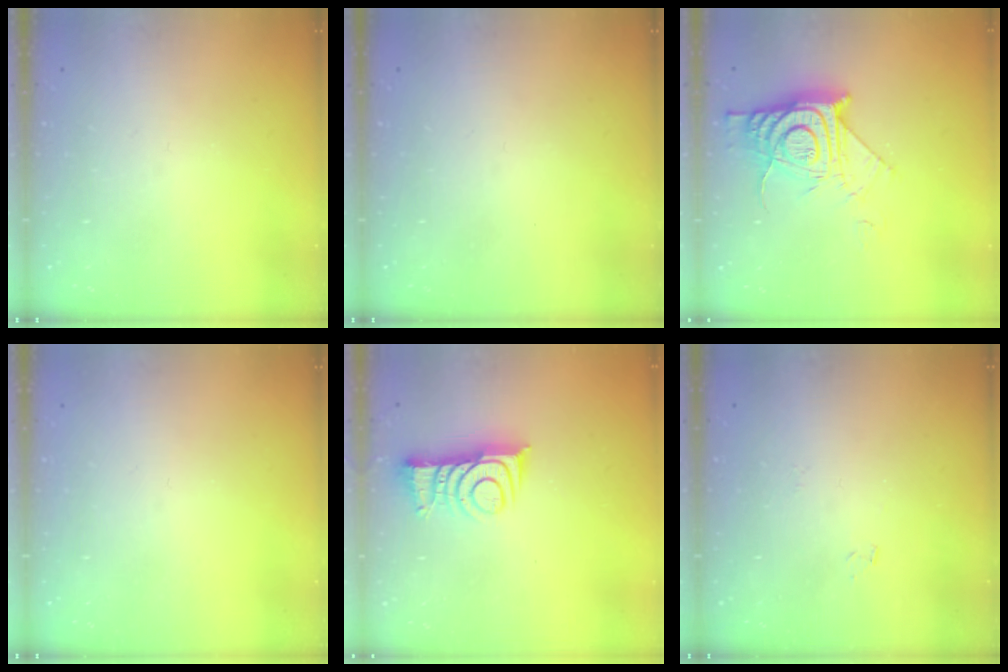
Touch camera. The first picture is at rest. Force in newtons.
{"total": 0.0}
{"total": 13.0, "press": 12.9, "slide": 1.1}
{"total": 0.0}
{"total": 10.0, "press": 9.9, "slide": 1.0}
{"total": 4.1, "press": 4.1, "slide": 0.4}